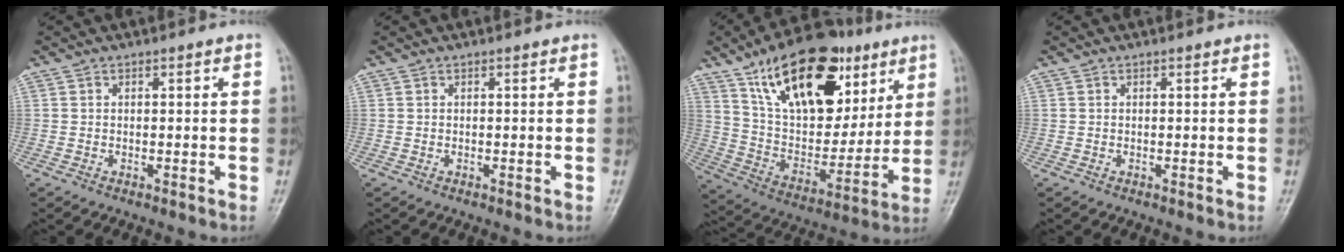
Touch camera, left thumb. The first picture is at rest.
{"total": 0.0}
{"total": 26.8, "force": [13.5, 14.2, 18.2], "torque": [-0.257, -0.025, 0.229]}
{"total": 0.0}